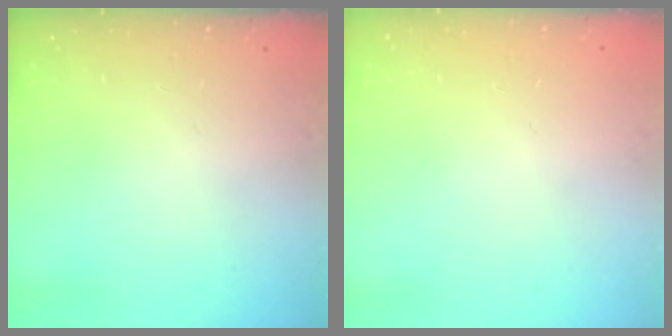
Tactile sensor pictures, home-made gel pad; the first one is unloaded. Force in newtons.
{"total": 0.0}